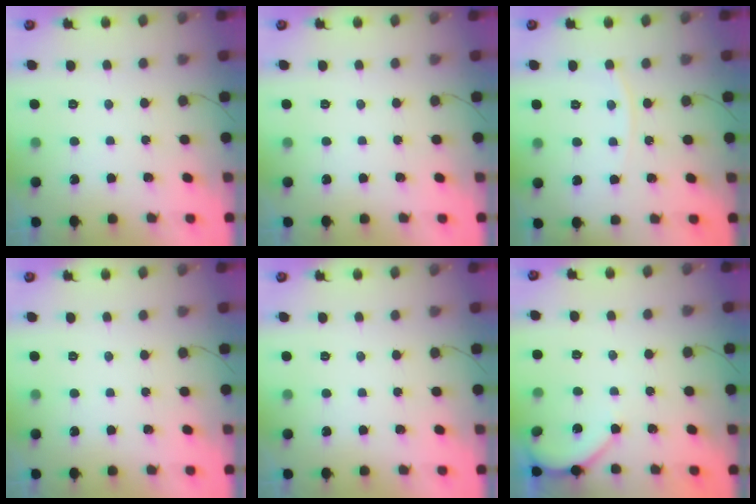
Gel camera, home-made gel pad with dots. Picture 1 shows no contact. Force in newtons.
{"total": 0.0}
{"total": 5.2, "press": 5.2, "slide": 0.7}
{"total": 0.0}
{"total": 0.0}
{"total": 4.6, "press": 4.6, "slide": 0.3}